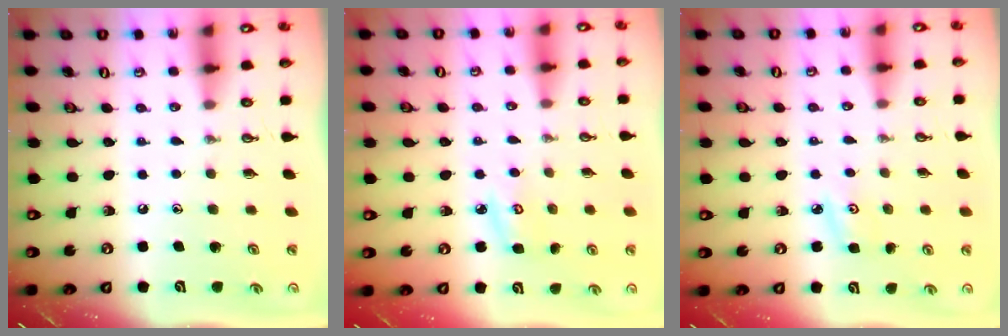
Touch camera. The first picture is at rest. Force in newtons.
{"total": 5.4, "press": 5.4, "slide": 0.5}
{"total": 3.6, "press": 3.6, "slide": 0.4}